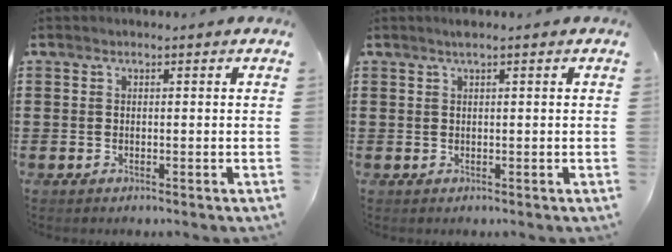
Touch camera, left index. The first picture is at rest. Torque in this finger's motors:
{"motor_torque": [0.56, -0.46, 0.03, 0.05]}